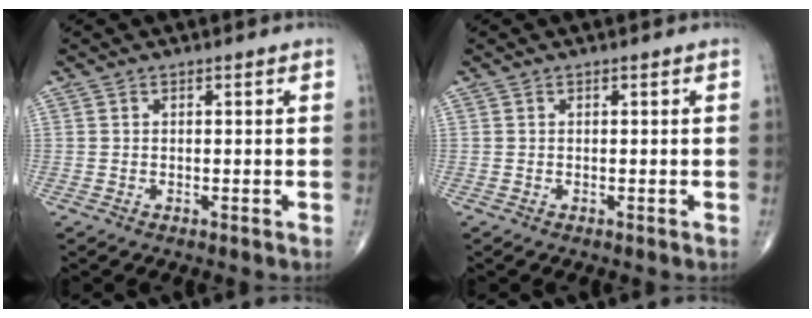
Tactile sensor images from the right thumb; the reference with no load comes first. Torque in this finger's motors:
{"motor_torque": [0.00, 0.00, 0.02, 0.02, 0.00]}